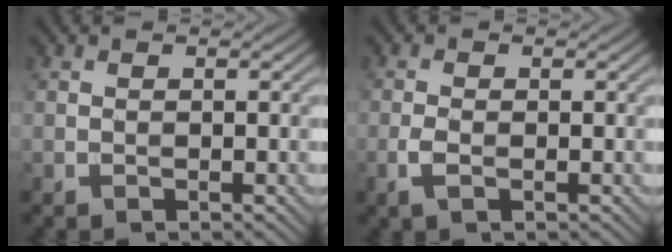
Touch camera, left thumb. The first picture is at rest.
{"total": 2.0, "force": [-0.8, 0.8, 1.7], "torque": [-0.042, -0.001, -0.021]}